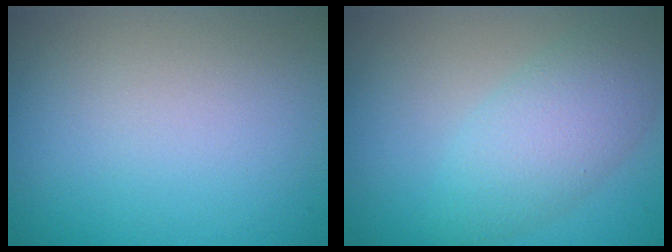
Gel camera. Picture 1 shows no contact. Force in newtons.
{"total": 4.2, "press": 4.2, "slide": 0.0}